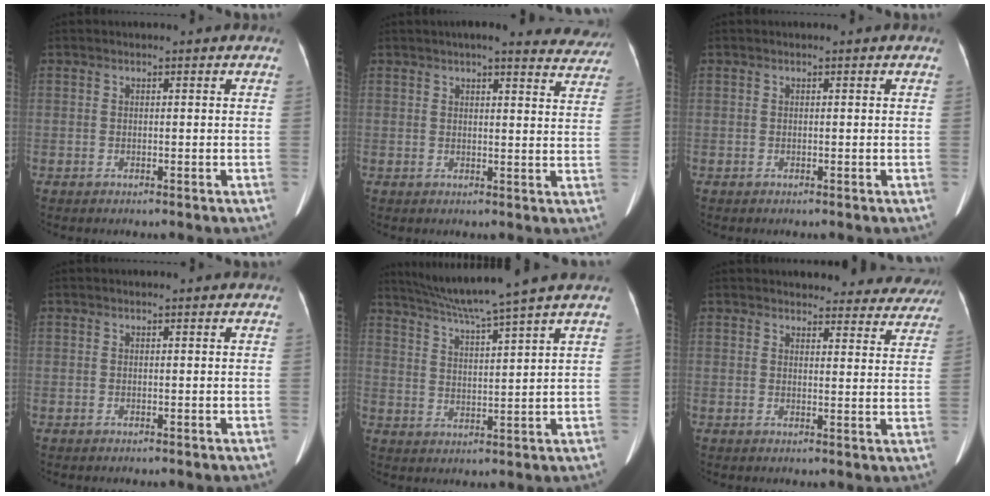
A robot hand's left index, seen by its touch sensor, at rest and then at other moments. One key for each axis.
{"total": 13.9, "fx": 12.6, "fy": 2.8, "fz": 5.2, "tx": -0.032, "ty": 0.001, "tz": 0.126}
{"total": 0.0}
{"total": 0.0}
{"total": 10.9, "fx": 9.2, "fy": -2.3, "fz": 5.2, "tx": -0.092, "ty": 0.004, "tz": 0.154}
{"total": 18.9, "fx": 17.8, "fy": 5.1, "fz": 3.9, "tx": -0.019, "ty": -0.031, "tz": 0.189}